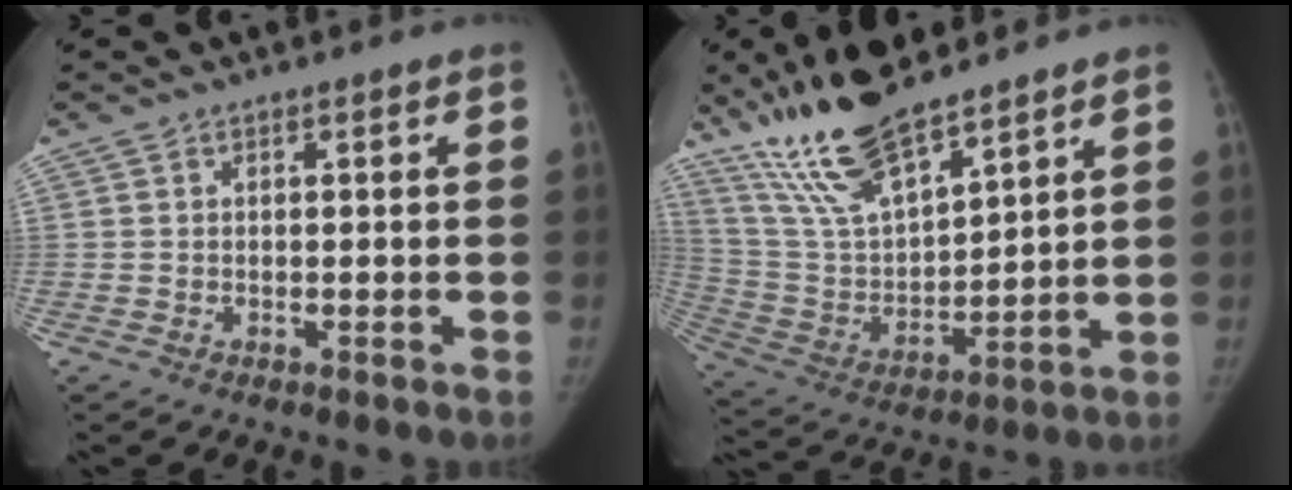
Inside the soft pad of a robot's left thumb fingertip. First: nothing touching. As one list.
[{"total": 17.1, "force": [13.4, 4.6, 9.7], "torque": [-0.165, -0.062, 0.267]}]